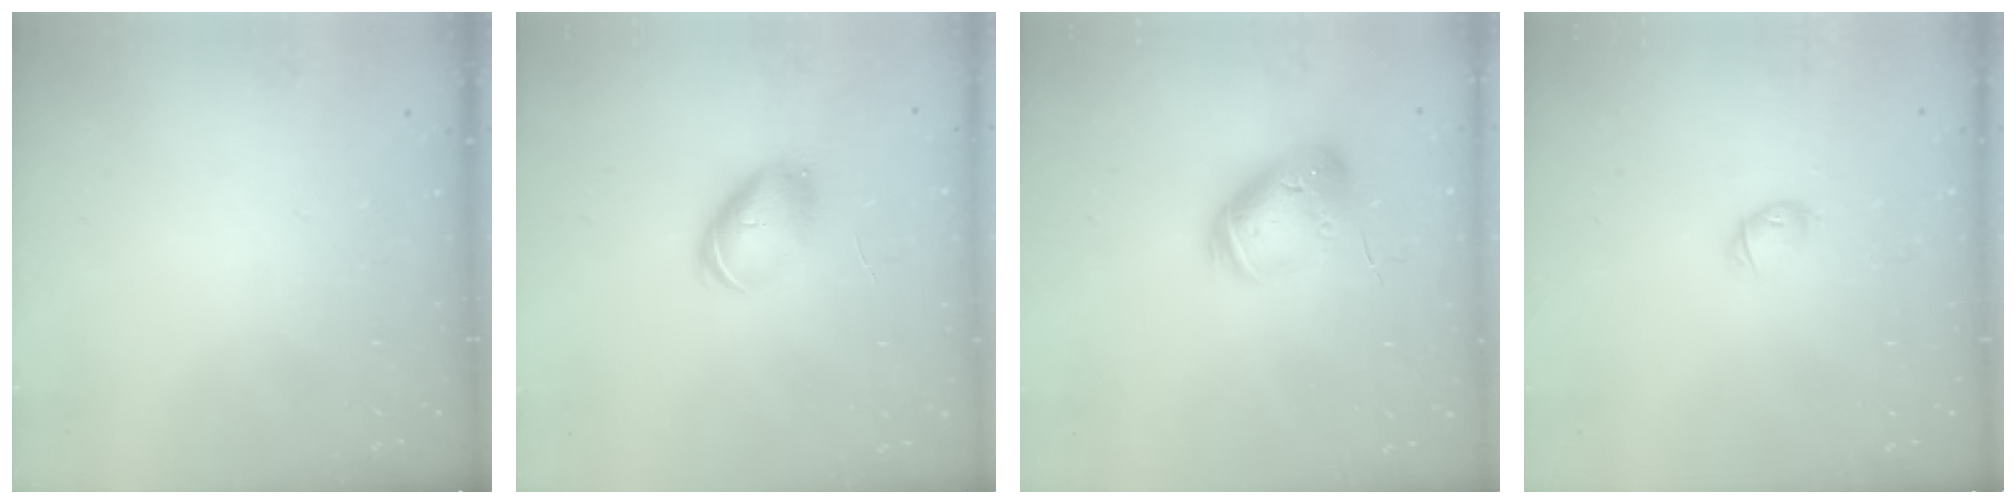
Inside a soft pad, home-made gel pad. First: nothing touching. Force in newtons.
{"total": 8.3, "press": 8.2, "slide": 0.9}
{"total": 15.5, "press": 15.4, "slide": 2.2}
{"total": 4.7, "press": 4.5, "slide": 1.3}